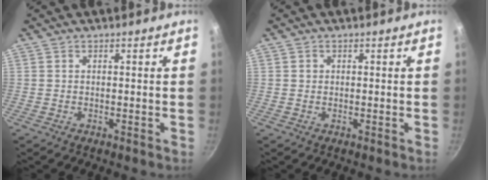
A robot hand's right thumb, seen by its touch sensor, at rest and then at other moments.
{"total": 0.8, "force": [0.1, 0.7, 0.2], "torque": [0.002, 0.001, 0.001]}